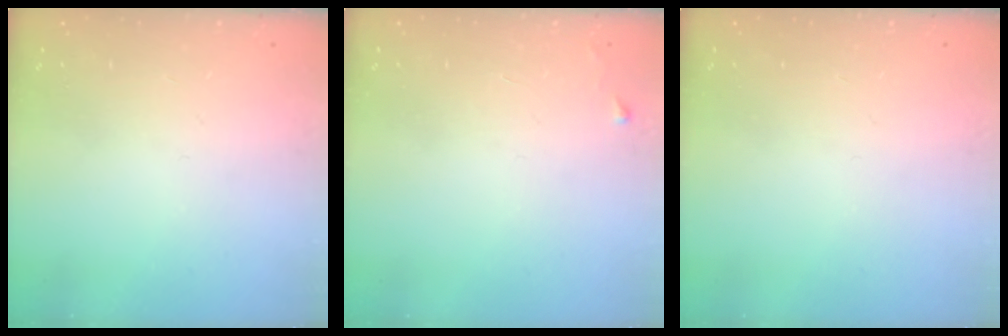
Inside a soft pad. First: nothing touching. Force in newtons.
{"total": 3.5, "press": 3.4, "slide": 0.5}
{"total": 0.0}